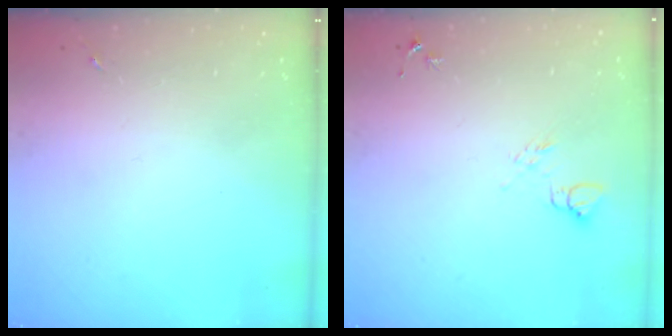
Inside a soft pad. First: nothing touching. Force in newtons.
{"total": 6.6, "press": 6.5, "slide": 0.8}